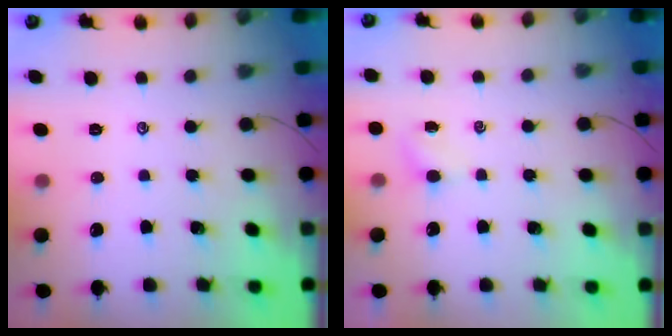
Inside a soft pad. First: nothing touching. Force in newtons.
{"total": 2.9, "press": 2.7, "slide": 1.1}